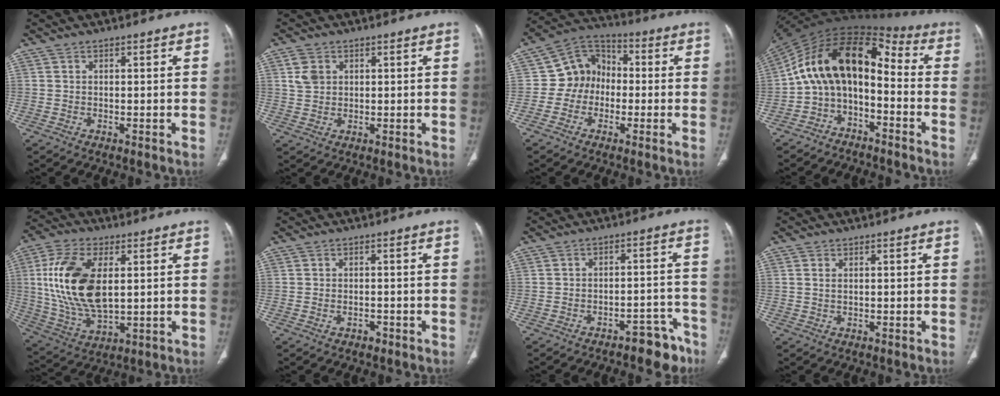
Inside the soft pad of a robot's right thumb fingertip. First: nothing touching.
{"total": 3.8, "force": [1.4, 3.0, 2.0], "torque": [-0.029, 0.000, 0.033]}
{"total": 15.5, "force": [-0.2, 11.4, 10.4], "torque": [-0.155, 0.047, -0.017]}
{"total": 16.4, "force": [-3.1, 10.0, 12.6], "torque": [-0.192, 0.103, -0.062]}
{"total": 18.5, "force": [3.0, 9.7, 15.4], "torque": [-0.310, -0.010, 0.063]}
{"total": 1.6, "force": [-0.9, 1.0, 0.8], "torque": [-0.015, 0.012, -0.009]}
{"total": 8.2, "force": [-6.4, 3.7, 3.5], "torque": [-0.018, 0.069, -0.082]}
{"total": 0.9, "force": [0.3, 0.5, 0.7], "torque": [-0.021, 0.004, 0.011]}